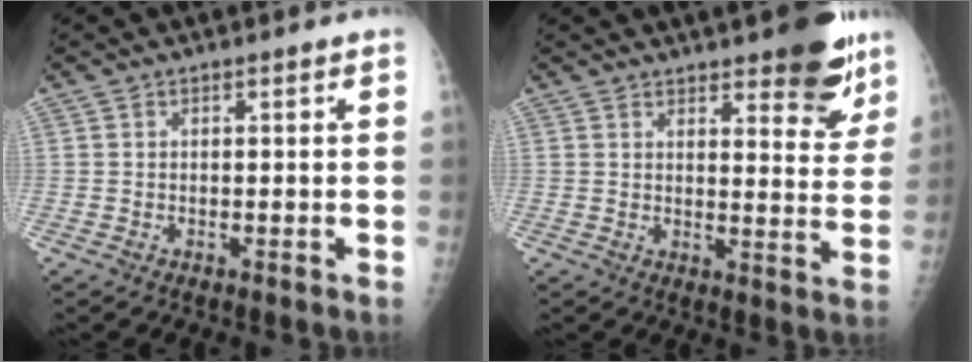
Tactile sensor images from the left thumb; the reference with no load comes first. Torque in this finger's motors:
{"motor_torque": [1.20, 0.79, 0.83, -0.62, 0.20]}